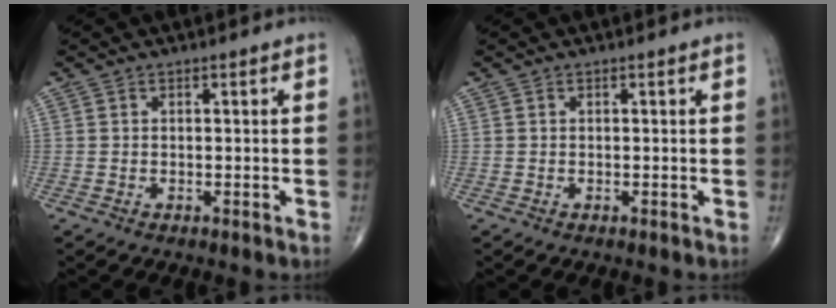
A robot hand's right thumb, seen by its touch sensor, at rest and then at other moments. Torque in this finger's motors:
{"motor_torque": [0.01, 0.00, 0.00, 0.00, 0.00]}